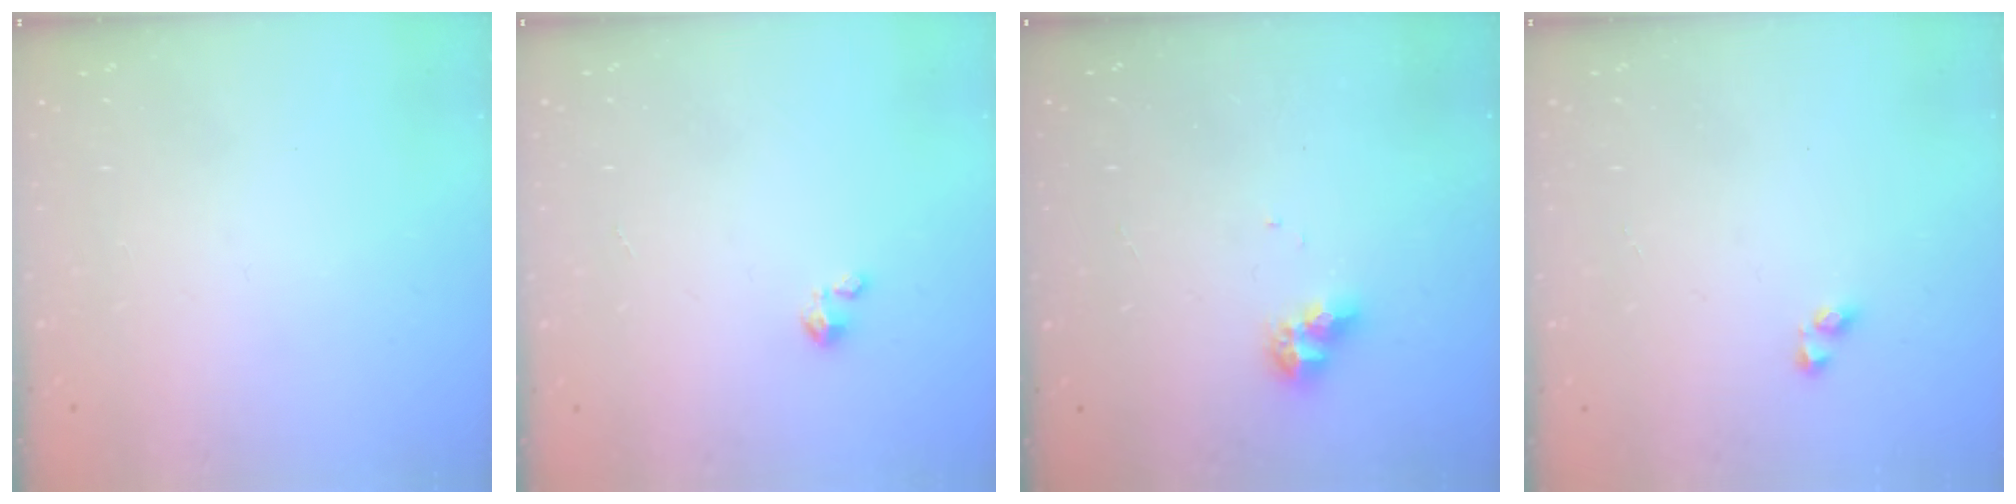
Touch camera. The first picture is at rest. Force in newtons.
{"total": 1.5, "press": 1.5, "slide": 0.1}
{"total": 7.4, "press": 7.3, "slide": 1.0}
{"total": 3.1, "press": 3.1, "slide": 0.2}